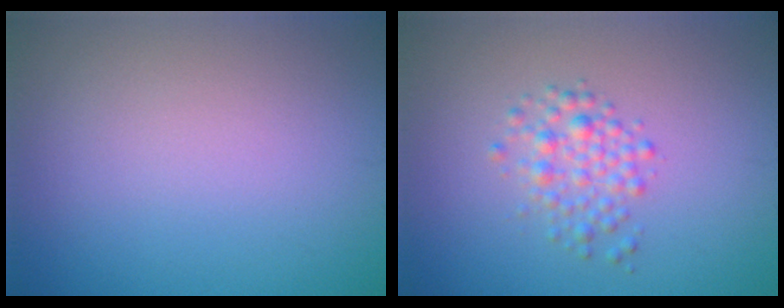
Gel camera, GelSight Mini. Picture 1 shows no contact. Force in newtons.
{"total": 2.4, "press": 2.4, "slide": 0.0}